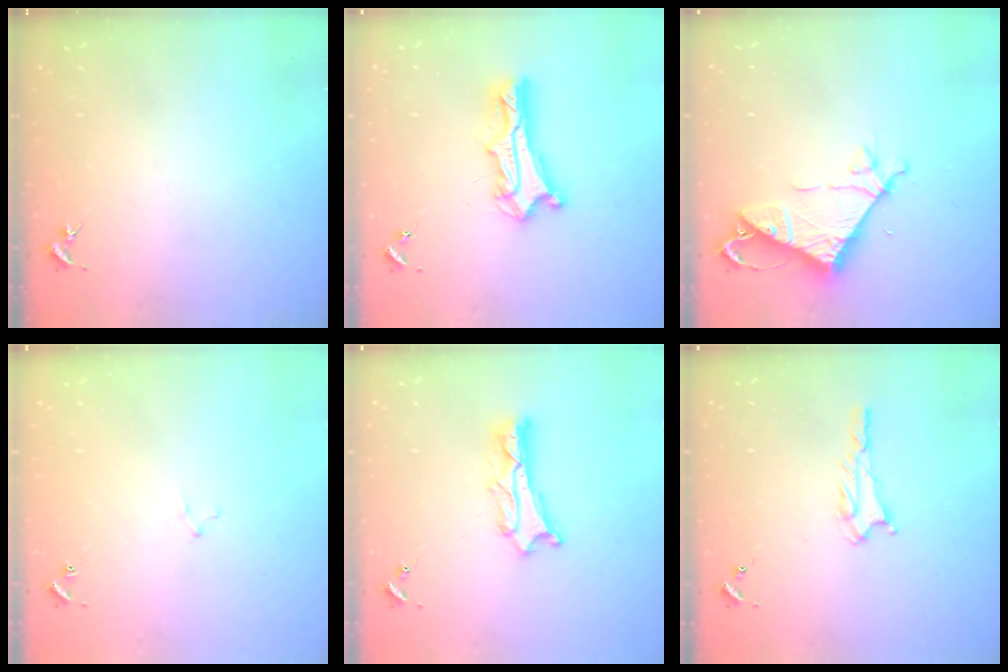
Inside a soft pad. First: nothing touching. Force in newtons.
{"total": 6.6, "press": 6.6, "slide": 0.5}
{"total": 7.5, "press": 7.5, "slide": 0.2}
{"total": 1.5, "press": 1.5, "slide": 0.2}
{"total": 3.8, "press": 3.8, "slide": 0.4}
{"total": 1.8, "press": 1.8, "slide": 0.2}